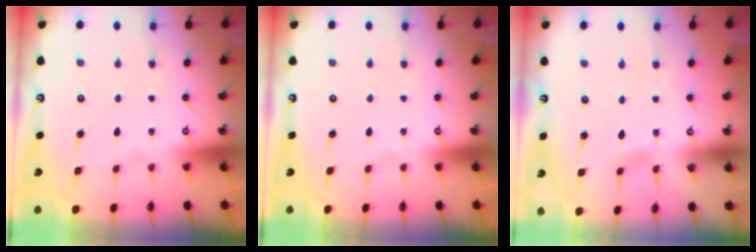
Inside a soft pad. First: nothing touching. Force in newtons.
{"total": 0.0}
{"total": 2.4, "press": 2.4, "slide": 0.4}